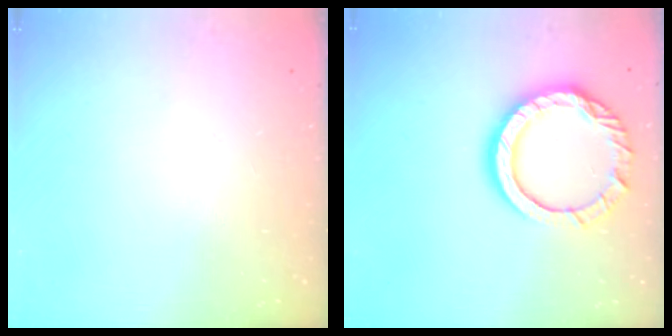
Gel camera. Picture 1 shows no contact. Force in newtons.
{"total": 13.9, "press": 13.9, "slide": 1.0}